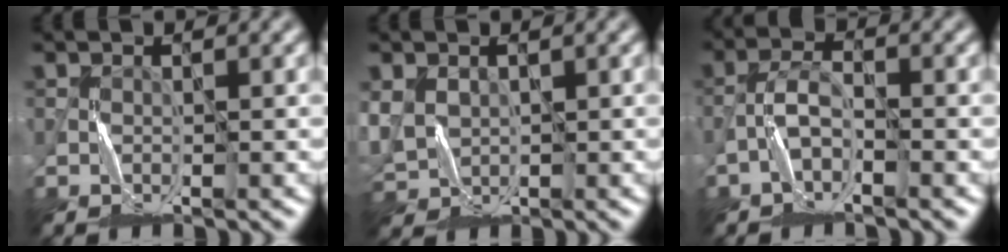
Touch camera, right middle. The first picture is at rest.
{"total": 3.3, "force": [0.8, 2.7, 1.7], "torque": [-0.055, -0.001, 0.018]}
{"total": 2.2, "force": [-1.7, 0.6, 1.2], "torque": [-0.025, 0.010, -0.038]}